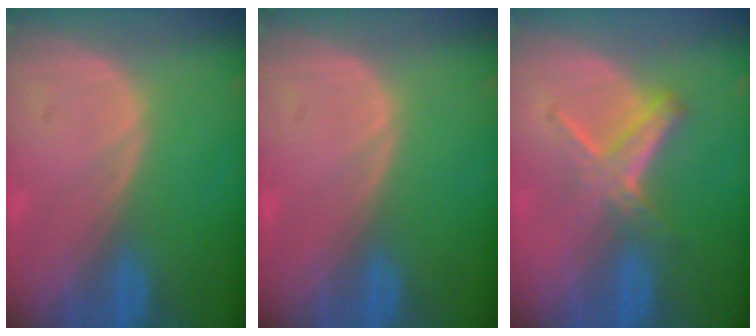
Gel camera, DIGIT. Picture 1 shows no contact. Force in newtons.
{"total": 0.0}
{"total": 6.0, "press": 5.2, "slide": 3.1}